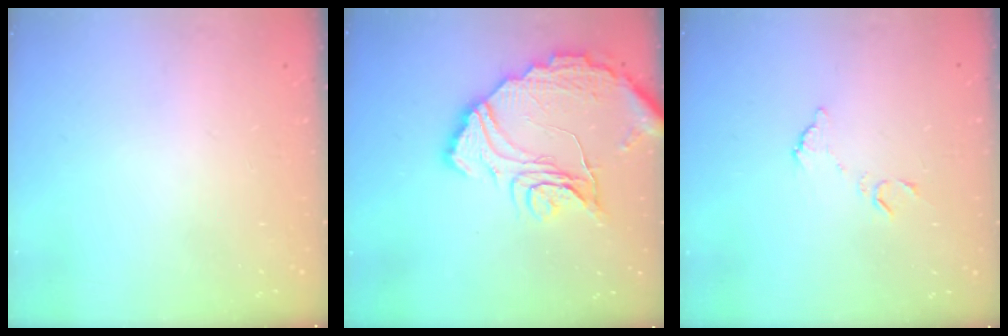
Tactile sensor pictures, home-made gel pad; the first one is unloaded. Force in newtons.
{"total": 16.6, "press": 16.6, "slide": 1.0}
{"total": 6.3, "press": 6.3, "slide": 0.4}